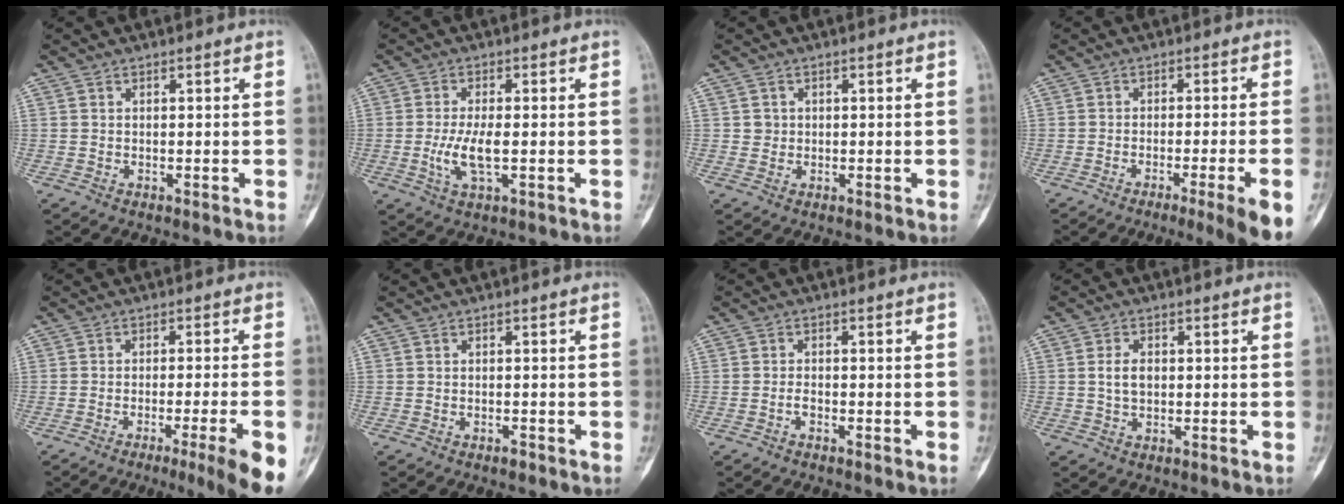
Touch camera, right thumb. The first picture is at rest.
{"total": 5.9, "force": [-0.9, 2.0, 5.5], "torque": [-0.119, -0.007, -0.016]}
{"total": 1.5, "force": [0.2, 1.5, 0.2], "torque": [0.005, 0.003, 0.003]}
{"total": 9.6, "force": [-5.1, -0.4, 8.1], "torque": [-0.112, 0.002, -0.073]}
{"total": 10.0, "force": [-5.1, -0.3, 8.6], "torque": [-0.121, -0.001, -0.076]}
{"total": 0.9, "force": [-0.7, 0.3, 0.5], "torque": [-0.005, 0.005, -0.012]}
{"total": 1.3, "force": [-0.8, 0.5, 0.8], "torque": [-0.013, 0.008, -0.018]}
{"total": 3.3, "force": [0.1, 2.1, 2.5], "torque": [-0.042, 0.005, 0.000]}